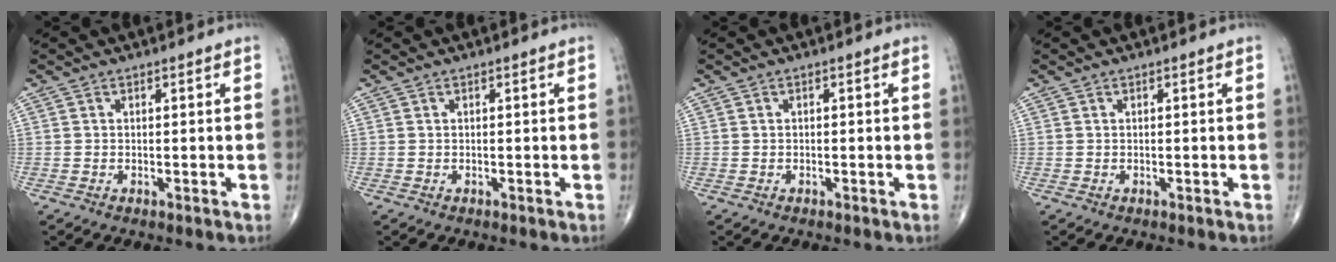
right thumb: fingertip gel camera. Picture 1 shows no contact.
{"total": 0.0}
{"total": 0.0}
{"total": 0.0}